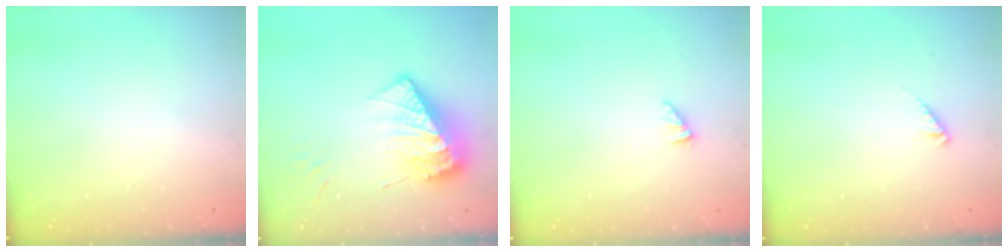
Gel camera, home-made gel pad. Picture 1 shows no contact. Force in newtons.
{"total": 19.3, "press": 19.2, "slide": 1.7}
{"total": 0.8, "press": 0.8, "slide": 0.2}
{"total": 2.3, "press": 2.3, "slide": 0.4}